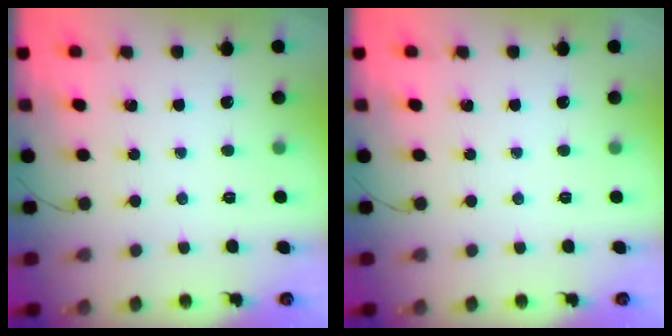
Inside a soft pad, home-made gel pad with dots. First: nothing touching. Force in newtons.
{"total": 0.0}